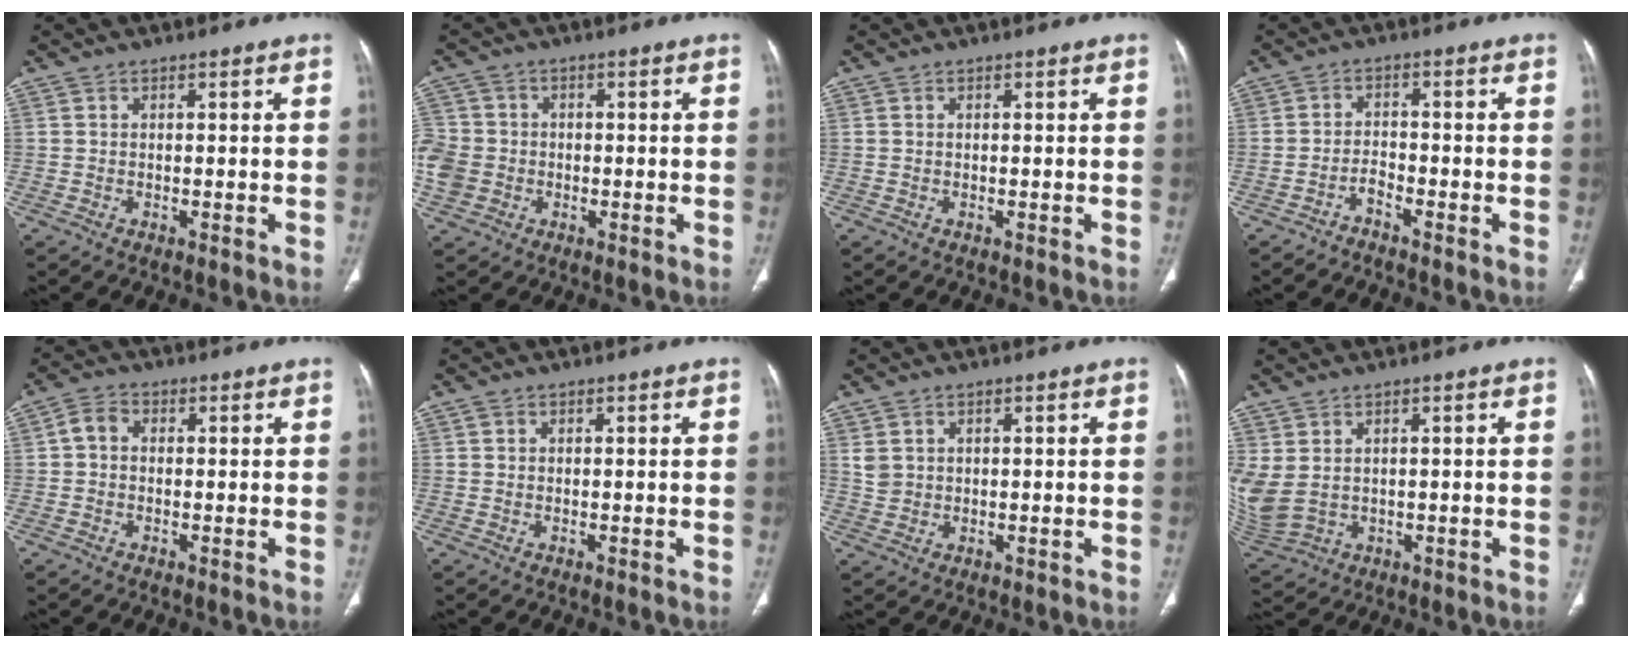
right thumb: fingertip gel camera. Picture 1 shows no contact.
{"total": 9.2, "force": [-1.7, 8.1, 3.9], "torque": [-0.093, 0.016, -0.029]}
{"total": 0.0}
{"total": 2.1, "force": [-1.9, 0.4, 0.6], "torque": [-0.008, 0.018, -0.037]}
{"total": 3.3, "force": [0.2, 2.6, 2.1], "torque": [-0.034, 0.011, -0.004]}
{"total": 0.5, "force": [0.2, 0.5, 0.2], "torque": [-0.001, 0.000, 0.004]}
{"total": 2.5, "force": [1.0, 2.0, 1.1], "torque": [-0.015, -0.002, 0.028]}
{"total": 9.3, "force": [1.5, 6.4, 6.5], "torque": [-0.171, -0.003, 0.050]}